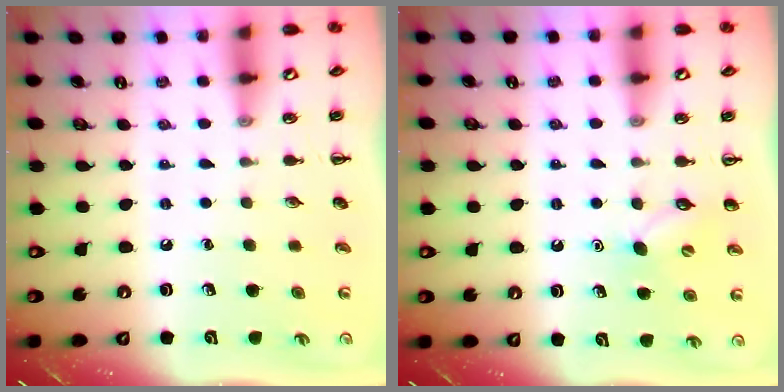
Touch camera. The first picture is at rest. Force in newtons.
{"total": 5.0, "press": 4.9, "slide": 1.3}